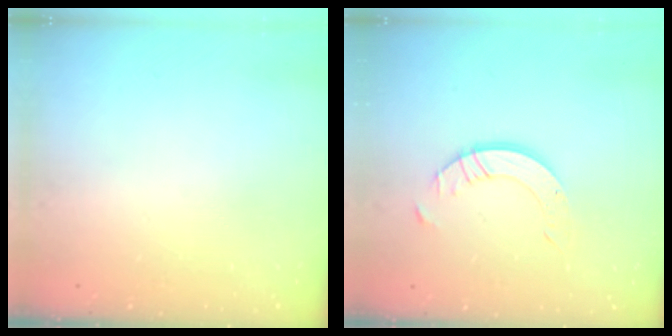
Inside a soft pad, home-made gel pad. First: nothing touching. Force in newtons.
{"total": 8.1, "press": 8.1, "slide": 0.7}